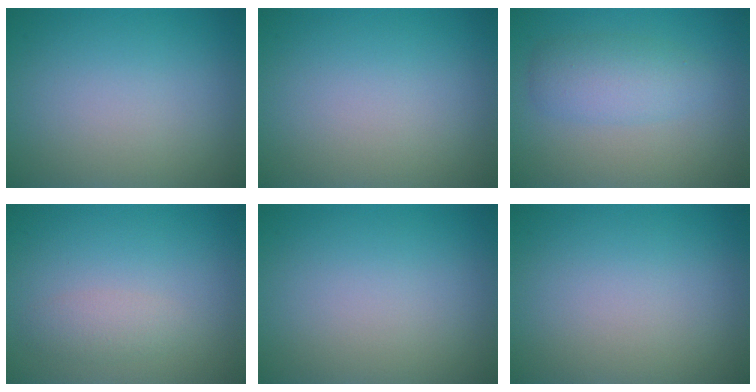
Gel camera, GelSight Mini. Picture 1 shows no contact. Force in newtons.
{"total": 0.0}
{"total": 3.3, "press": 3.3, "slide": 0.1}
{"total": 1.5, "press": 1.5, "slide": 0.1}
{"total": 0.0}
{"total": 0.0}